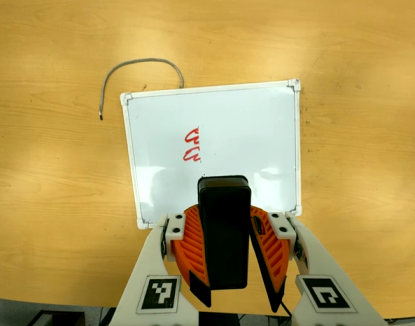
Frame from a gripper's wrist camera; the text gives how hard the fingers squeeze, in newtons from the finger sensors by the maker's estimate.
{"total": 9.1, "left": 9.2, "right": 9.0}